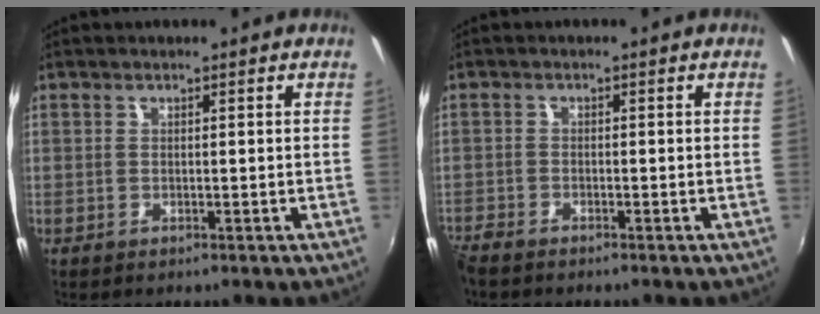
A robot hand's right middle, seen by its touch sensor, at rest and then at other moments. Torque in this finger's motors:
{"motor_torque": [0.96, -1.18, 0.30, 0.20]}